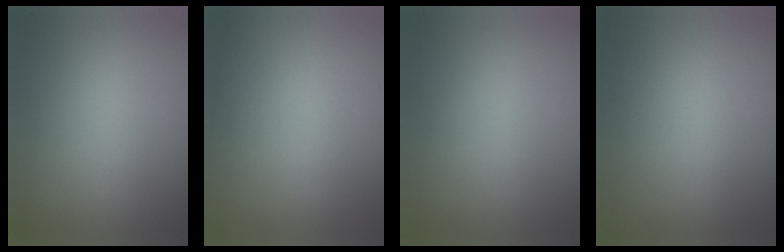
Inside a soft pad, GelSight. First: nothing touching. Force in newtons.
{"total": 2.8}
{"total": 0.0}
{"total": 2.7}